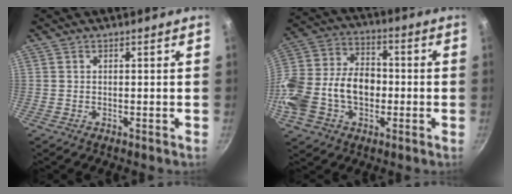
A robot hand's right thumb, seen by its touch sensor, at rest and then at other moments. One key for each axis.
{"total": 19.9, "fx": -3.4, "fy": 14.1, "fz": 13.7, "tx": -0.255, "ty": 0.051, "tz": -0.066}